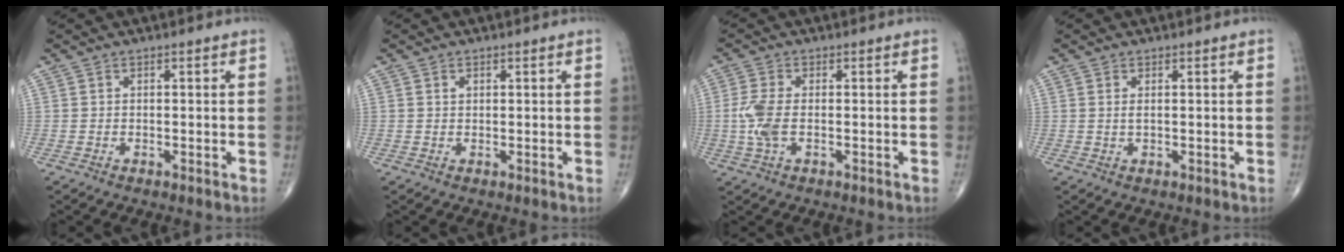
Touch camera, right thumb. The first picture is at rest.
{"total": 0.9, "force": [0.4, 0.7, 0.5], "torque": [-0.004, -0.001, 0.008]}
{"total": 5.3, "force": [-0.6, 2.6, 4.6], "torque": [-0.120, 0.001, -0.016]}
{"total": 0.9, "force": [0.2, 0.3, 0.8], "torque": [-0.016, -0.001, 0.005]}